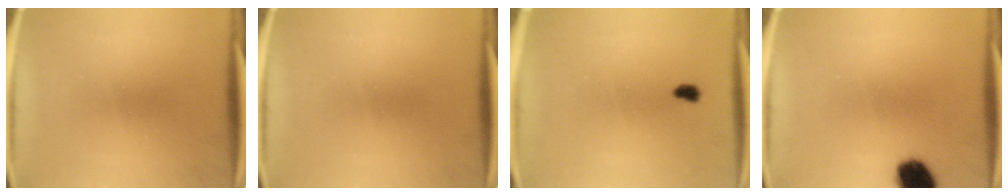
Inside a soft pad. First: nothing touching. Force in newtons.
{"total": 0.0}
{"total": 1.3}
{"total": 9.6}